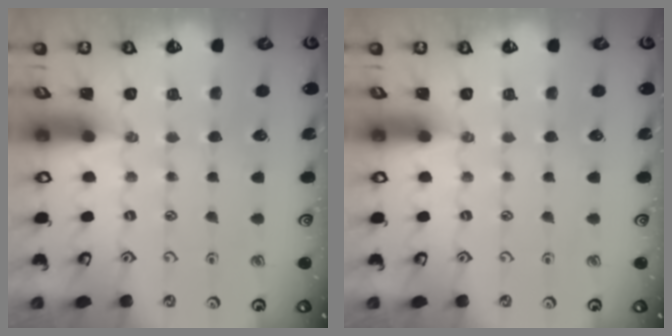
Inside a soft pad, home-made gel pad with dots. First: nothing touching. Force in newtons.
{"total": 0.0}